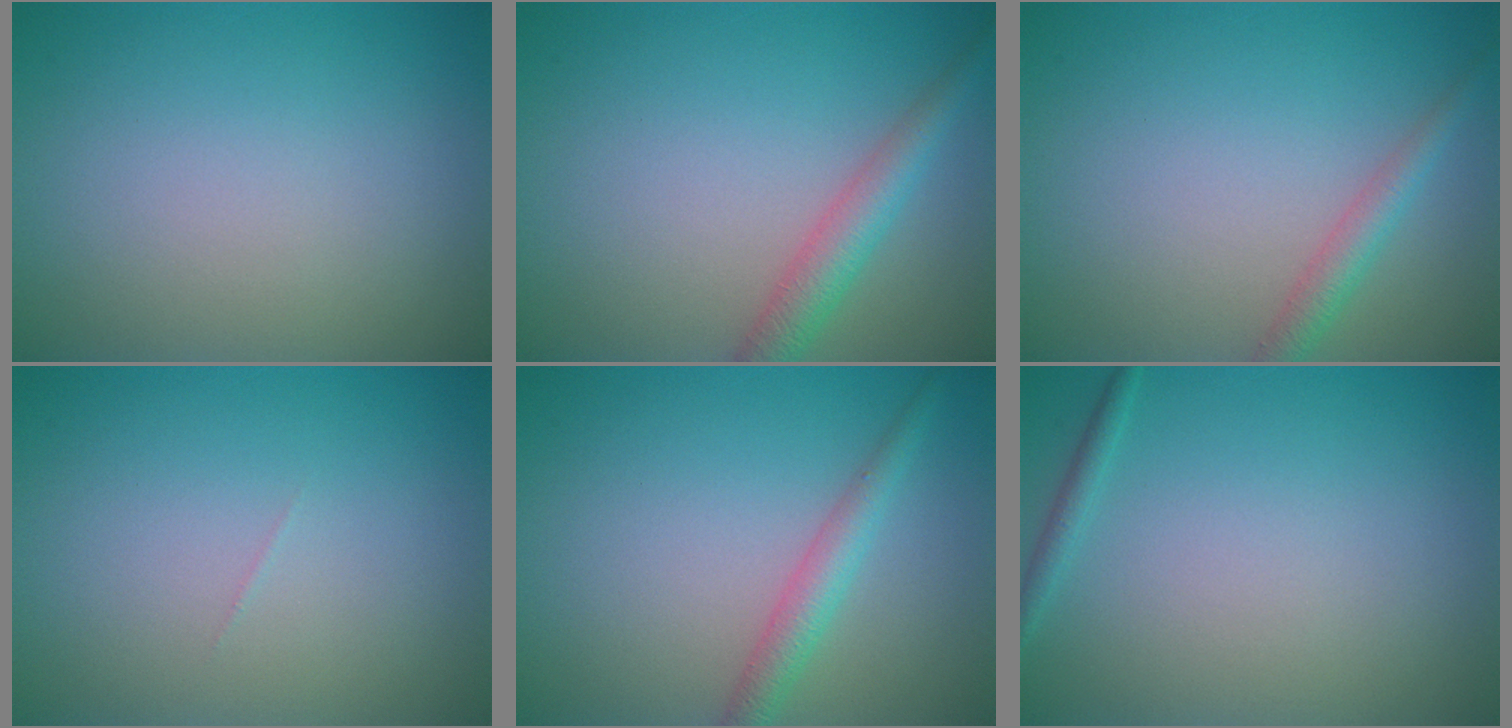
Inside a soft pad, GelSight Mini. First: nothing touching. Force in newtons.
{"total": 3.1, "press": 3.1, "slide": 0.0}
{"total": 2.1, "press": 2.1, "slide": 0.0}
{"total": 0.0}
{"total": 2.4, "press": 2.4, "slide": 0.1}
{"total": 1.0, "press": 1.0, "slide": 0.0}